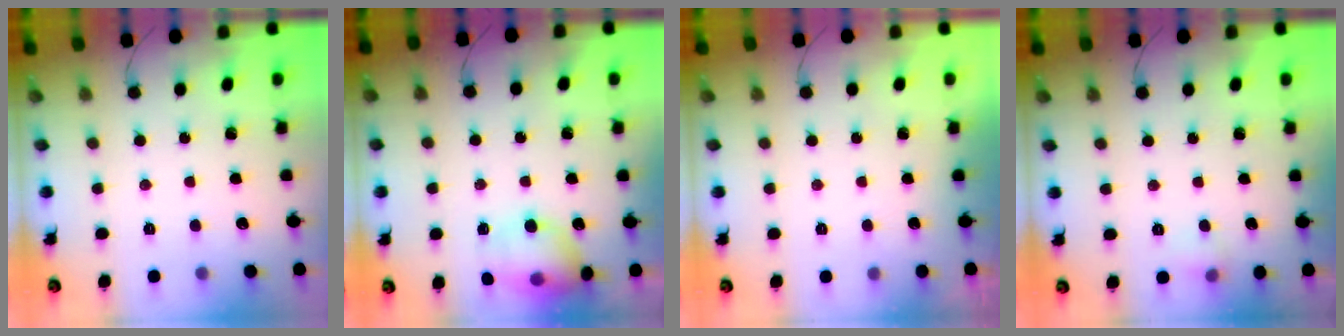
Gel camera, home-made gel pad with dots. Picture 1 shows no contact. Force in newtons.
{"total": 14.3, "press": 14.1, "slide": 2.4}
{"total": 0.0}
{"total": 4.3, "press": 4.1, "slide": 1.4}